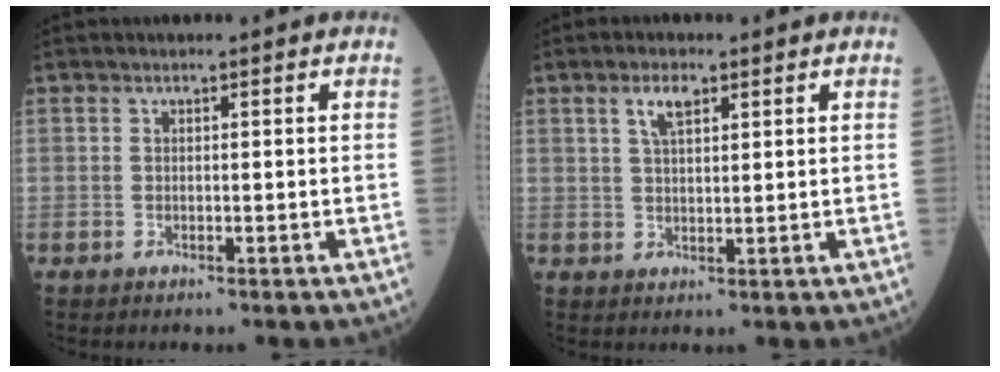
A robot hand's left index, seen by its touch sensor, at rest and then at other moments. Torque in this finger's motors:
{"motor_torque": [0.54, -0.72, 0.30, 0.08]}